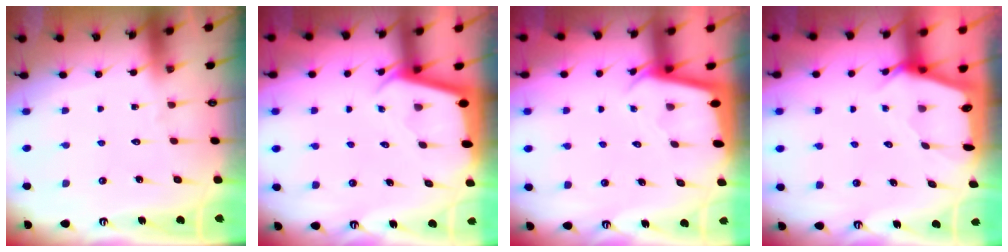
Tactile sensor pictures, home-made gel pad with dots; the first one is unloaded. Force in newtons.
{"total": 2.3, "press": 2.3, "slide": 0.4}
{"total": 2.2, "press": 2.2, "slide": 0.1}
{"total": 2.4, "press": 2.4, "slide": 0.3}